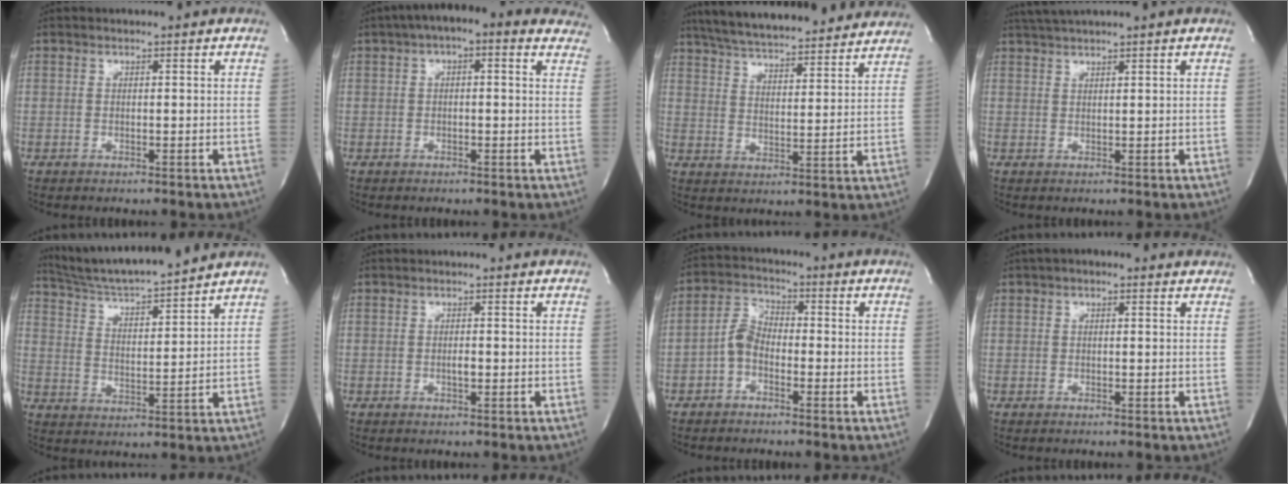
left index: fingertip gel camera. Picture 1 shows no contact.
{"total": 12.4, "force": [8.3, 4.4, 8.1], "torque": [-0.115, 0.043, 0.095]}
{"total": 25.1, "force": [22.7, 4.0, 10.0], "torque": [-0.170, 0.007, 0.308]}
{"total": 4.8, "force": [4.3, -0.8, 2.0], "torque": [-0.034, 0.028, 0.076]}
{"total": 9.1, "force": [8.7, -0.3, 2.7], "torque": [-0.062, 0.011, 0.143]}
{"total": 0.7, "force": [-0.3, 0.1, 0.6], "torque": [-0.014, -0.007, -0.004]}
{"total": 4.4, "force": [-2.0, 2.7, 2.9], "torque": [-0.068, 0.006, -0.045]}
{"total": 3.0, "force": [2.1, 1.3, 1.8], "torque": [-0.028, 0.028, 0.027]}